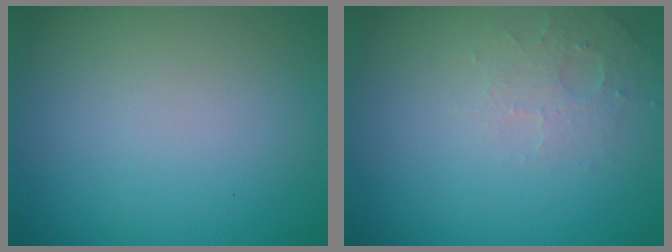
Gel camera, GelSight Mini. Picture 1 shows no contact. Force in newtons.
{"total": 1.8, "press": 1.7, "slide": 0.4}